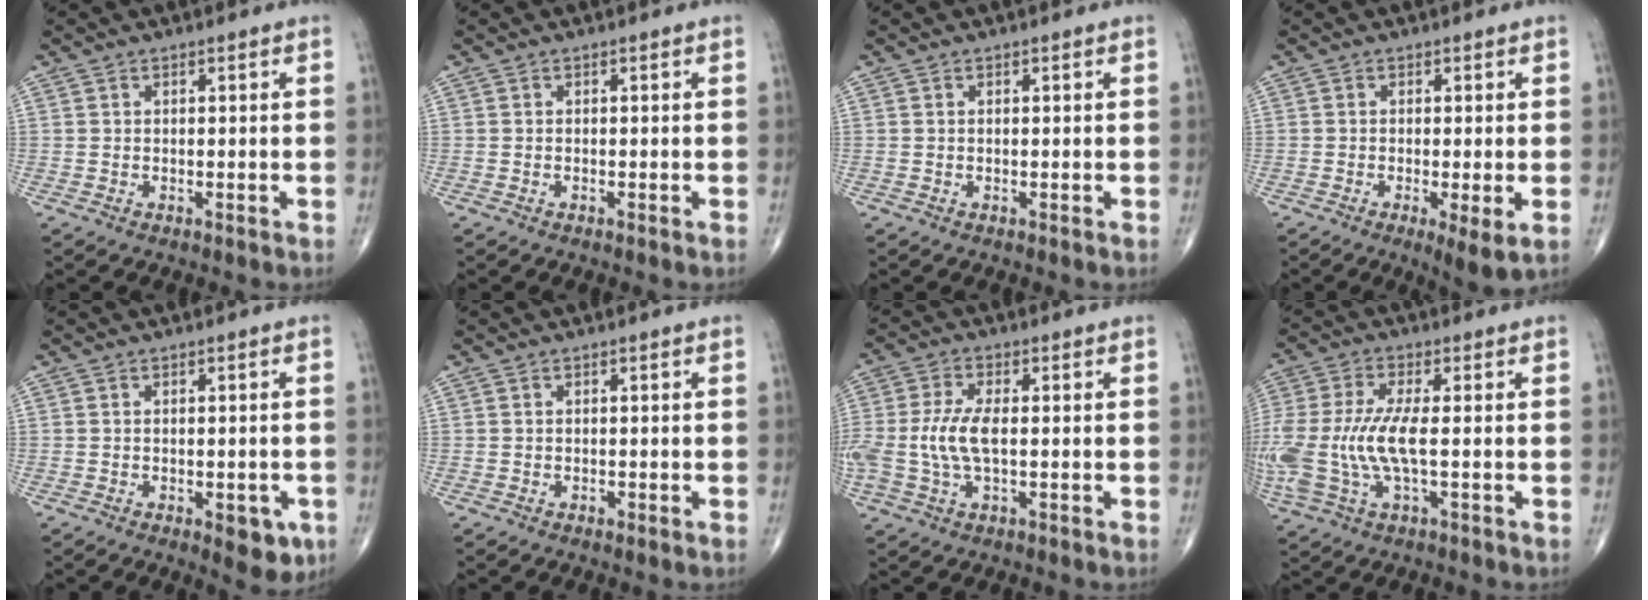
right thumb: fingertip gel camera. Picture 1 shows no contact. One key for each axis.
{"total": 0.0}
{"total": 0.0}
{"total": 4.7, "fx": -1.3, "fy": 0.9, "fz": 4.5, "tx": -0.081, "ty": -0.017, "tz": -0.025}
{"total": 5.5, "fx": -2.2, "fy": 2.5, "fz": 4.4, "tx": -0.035, "ty": 0.003, "tz": -0.020}
{"total": 0.5, "fx": -0.3, "fy": 0.3, "fz": 0.3, "tx": -0.005, "ty": 0.000, "tz": -0.005}
{"total": 8.2, "fx": -0.5, "fy": 3.6, "fz": 7.3, "tx": -0.181, "ty": 0.007, "tz": -0.009}
{"total": 13.8, "fx": -1.3, "fy": 4.9, "fz": 12.9, "tx": -0.325, "ty": 0.000, "tz": -0.022}